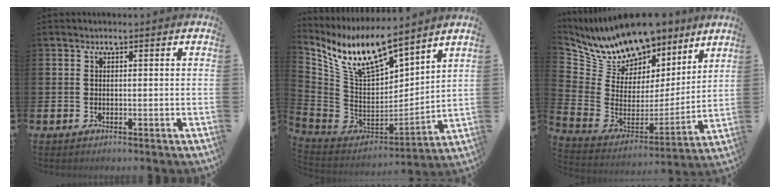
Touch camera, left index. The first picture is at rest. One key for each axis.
{"total": 11.9, "fx": 9.9, "fy": 3.5, "fz": 5.7, "tx": -0.159, "ty": -0.048, "tz": 0.179}
{"total": 11.6, "fx": 10.9, "fy": 3.7, "fz": 1.5, "tx": -0.105, "ty": -0.074, "tz": 0.200}